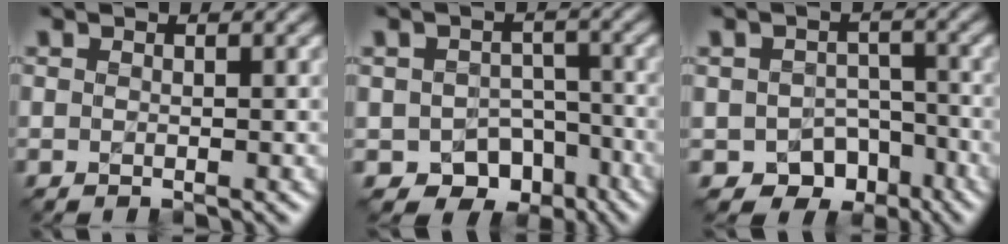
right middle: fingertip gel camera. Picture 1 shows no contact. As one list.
[{"total": 6.0, "force": [-3.2, 4.4, 2.5], "torque": [-0.027, -0.013, -0.036]}, {"total": 5.1, "force": [-2.8, 3.8, 1.9], "torque": [-0.015, -0.007, -0.033]}]